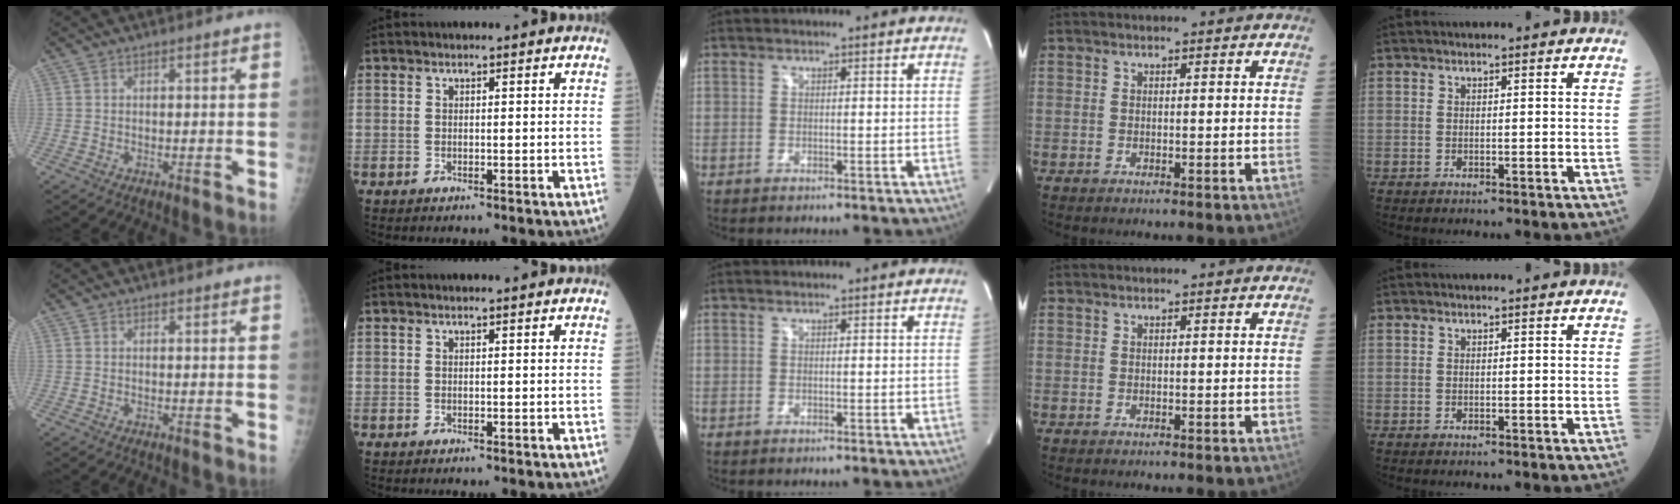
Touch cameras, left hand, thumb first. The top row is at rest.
{}